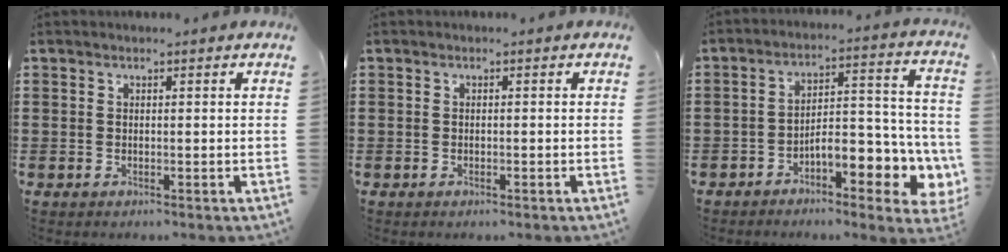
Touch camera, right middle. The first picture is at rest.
{"total": 0.6, "force": [-0.5, 0.2, 0.3], "torque": [-0.008, -0.004, -0.008]}
{"total": 7.8, "force": [-3.7, 3.0, 6.1], "torque": [-0.089, -0.016, -0.068]}